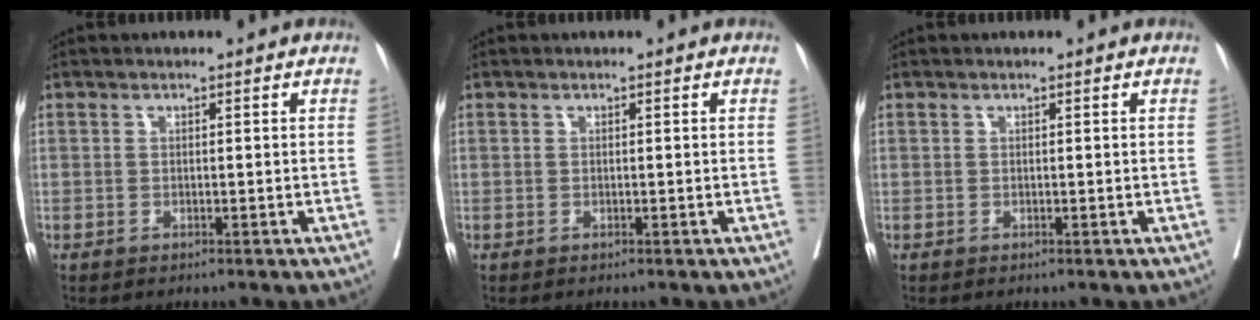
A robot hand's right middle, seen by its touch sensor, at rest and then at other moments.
{"total": 0.0}
{"total": 0.0}